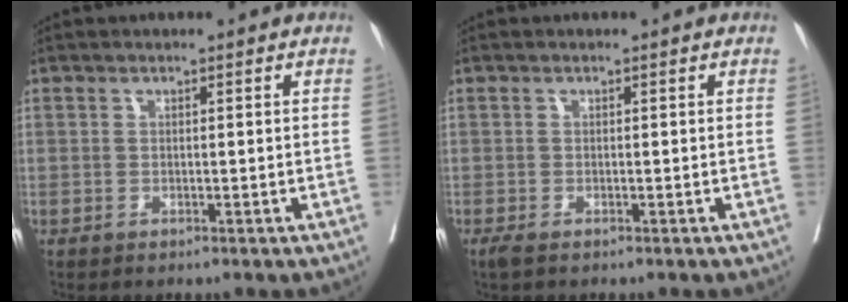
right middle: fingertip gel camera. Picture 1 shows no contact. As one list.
[{"total": 1.1, "force": [-0.8, 0.1, 0.7], "torque": [-0.016, -0.007, -0.017]}]